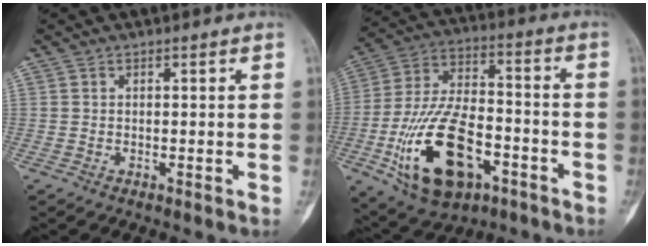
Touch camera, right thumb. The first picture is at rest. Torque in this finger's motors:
{"motor_torque": [0.62, 0.83, 1.00, 0.37, 0.54]}